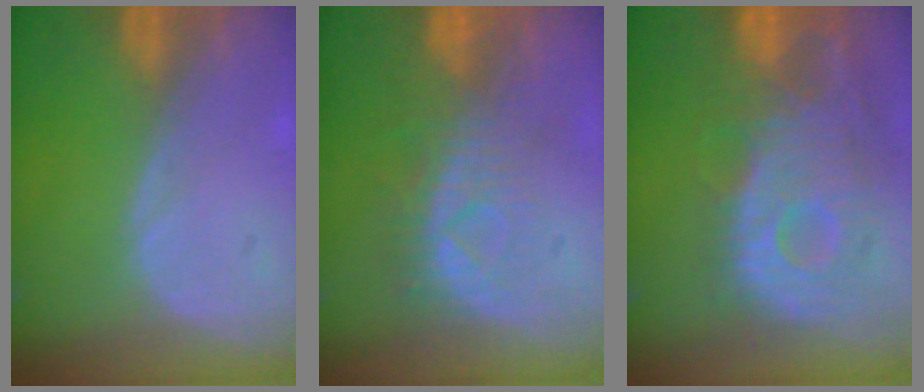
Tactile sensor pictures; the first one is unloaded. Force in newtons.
{"total": 8.1, "press": 7.2, "slide": 3.7}
{"total": 12.0, "press": 10.7, "slide": 5.4}